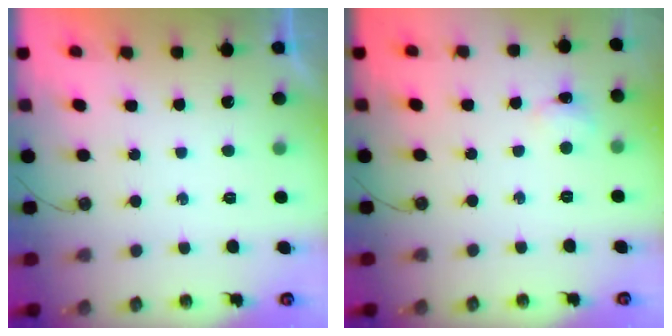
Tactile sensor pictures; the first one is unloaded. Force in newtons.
{"total": 2.5, "press": 2.4, "slide": 0.5}